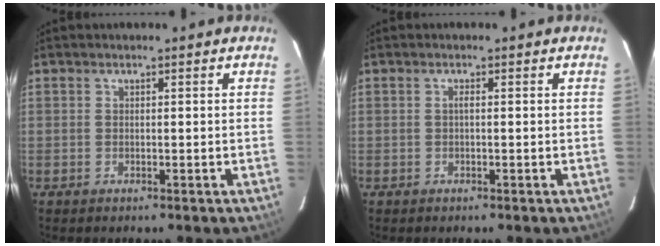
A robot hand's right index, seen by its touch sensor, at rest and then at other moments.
{"total": 0.6, "force": [-0.1, 0.0, 0.6], "torque": [-0.010, 0.004, -0.003]}